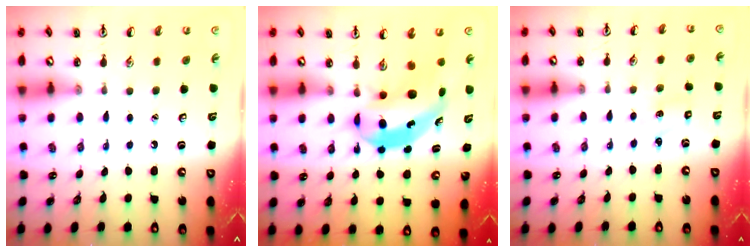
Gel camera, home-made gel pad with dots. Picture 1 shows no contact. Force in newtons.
{"total": 6.6, "press": 6.4, "slide": 1.8}
{"total": 1.3, "press": 1.2, "slide": 0.5}